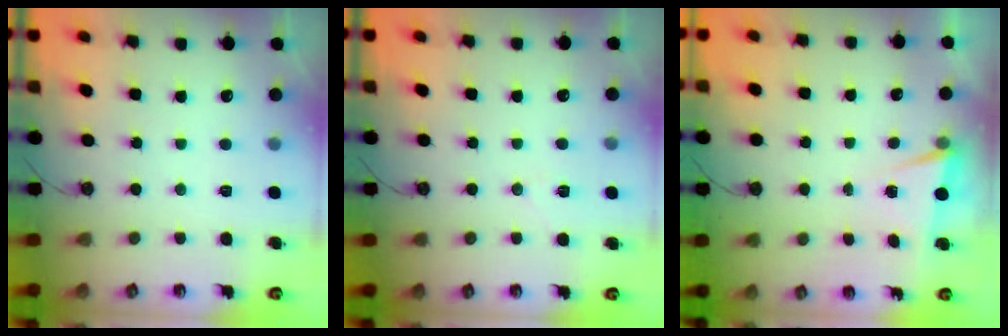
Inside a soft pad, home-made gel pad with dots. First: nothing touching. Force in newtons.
{"total": 6.3, "press": 5.6, "slide": 2.9}
{"total": 2.8, "press": 1.8, "slide": 2.2}